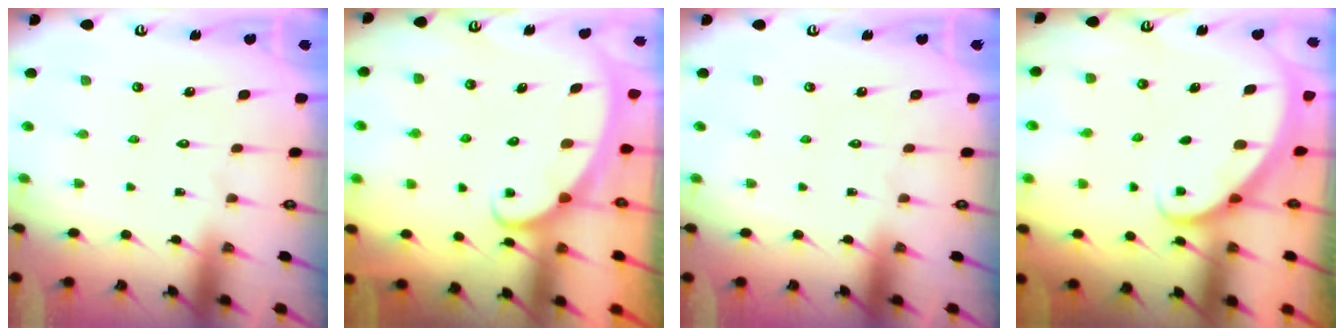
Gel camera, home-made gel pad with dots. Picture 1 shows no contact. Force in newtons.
{"total": 2.5, "press": 2.4, "slide": 0.4}
{"total": 0.0}
{"total": 2.1, "press": 2.1, "slide": 0.1}